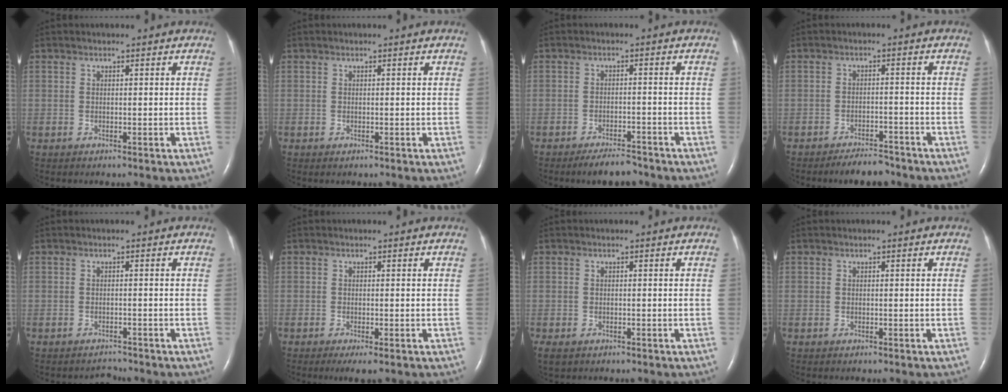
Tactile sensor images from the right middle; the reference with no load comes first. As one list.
[{"total": 0.0}, {"total": 4.4, "force": [-3.8, 1.1, 1.9], "torque": [-0.033, -0.005, -0.060]}, {"total": 4.5, "force": [-4.1, 1.2, 1.6], "torque": [-0.025, -0.005, -0.065]}, {"total": 1.1, "force": [-1.0, 0.1, -0.4], "torque": [0.003, -0.008, -0.014]}, {"total": 2.0, "force": [-1.0, 0.3, 1.7], "torque": [-0.032, -0.008, -0.016]}, {"total": 1.9, "force": [-1.1, 1.2, 1.1], "torque": [-0.025, -0.005, -0.011]}, {"total": 0.0}]